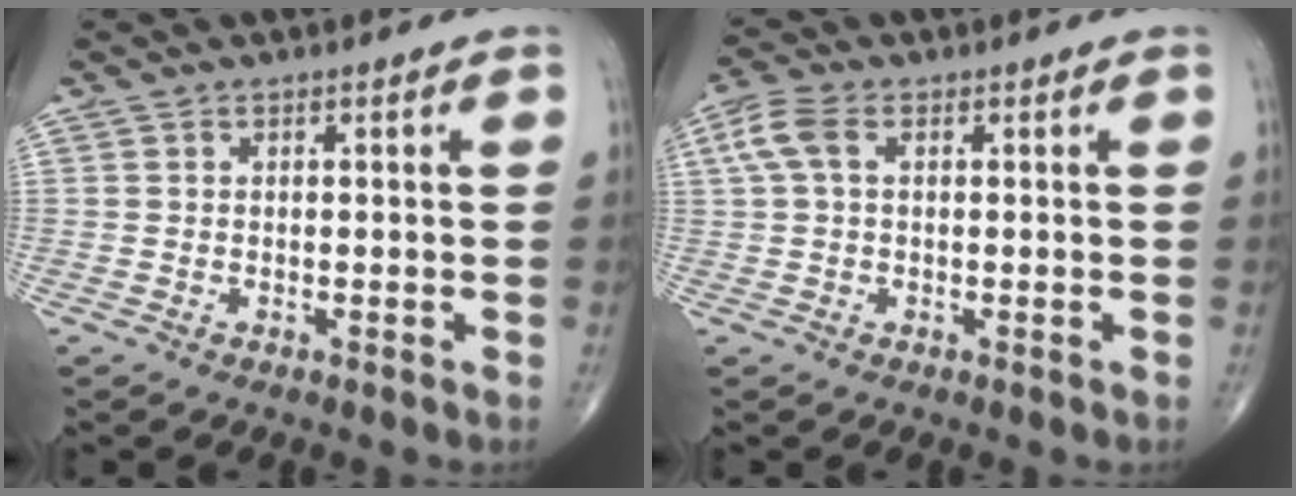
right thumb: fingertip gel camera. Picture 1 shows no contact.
{"total": 4.8, "force": [1.1, 2.8, 3.8], "torque": [-0.103, 0.019, 0.022]}